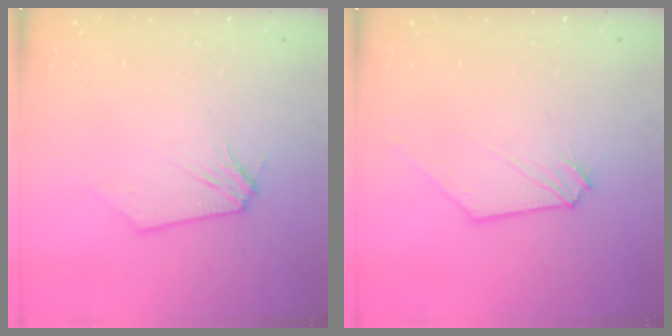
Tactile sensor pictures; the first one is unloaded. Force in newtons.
{"total": 1.3, "press": 1.2, "slide": 0.2}